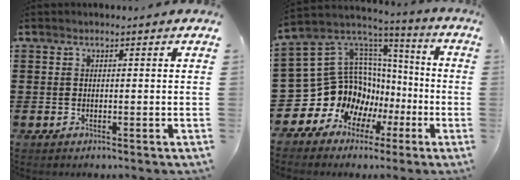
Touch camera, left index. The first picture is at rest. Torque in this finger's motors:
{"motor_torque": [1.42, 0.72, 0.34, 0.04]}